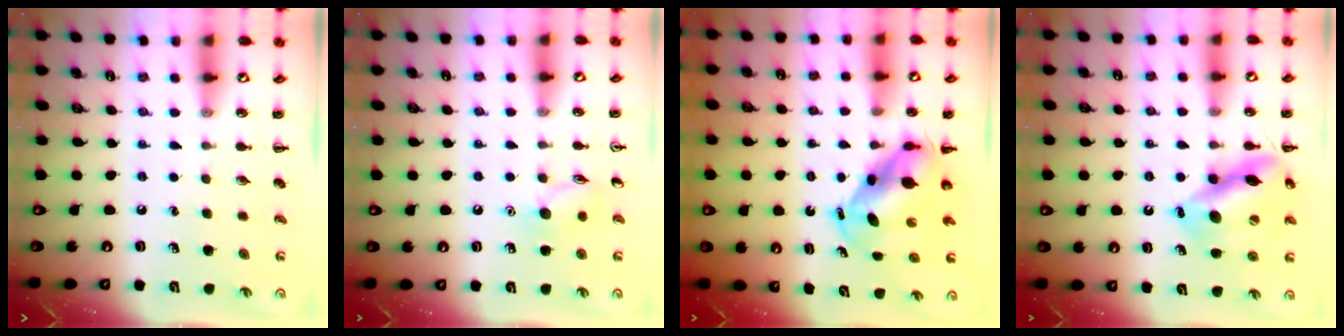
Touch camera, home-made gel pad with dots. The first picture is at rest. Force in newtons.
{"total": 7.6, "press": 7.5, "slide": 0.9}
{"total": 6.5, "press": 6.4, "slide": 1.2}
{"total": 14.4, "press": 14.3, "slide": 1.7}